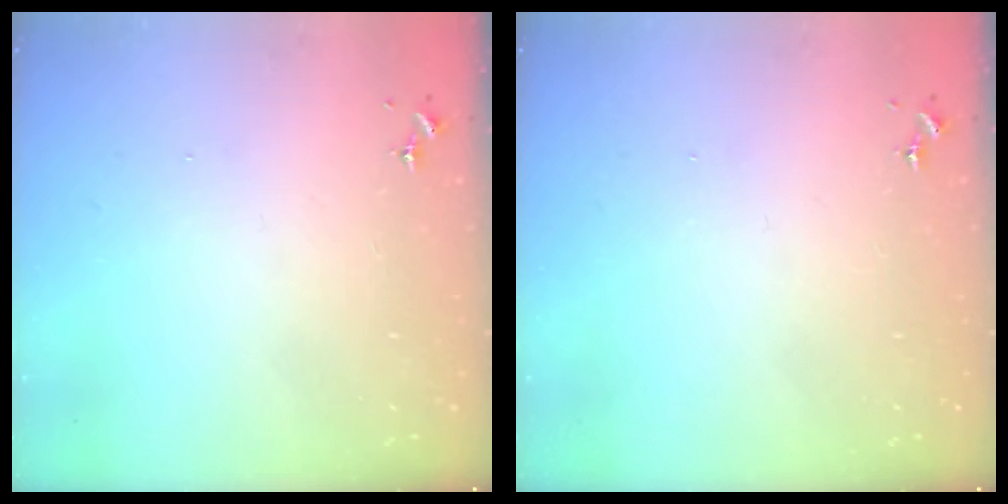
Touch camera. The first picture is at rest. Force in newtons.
{"total": 0.0}